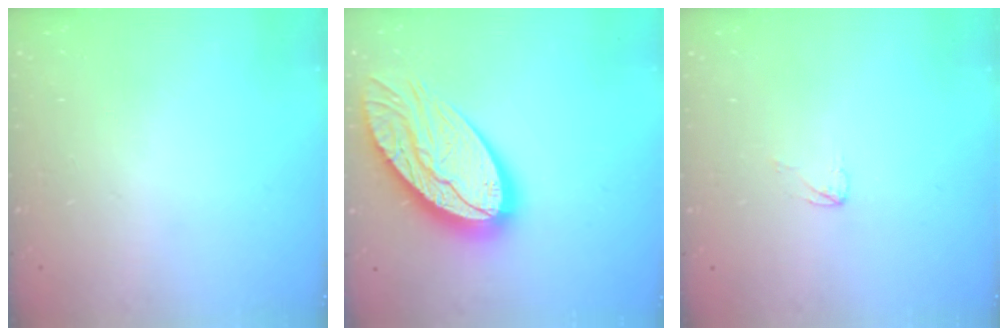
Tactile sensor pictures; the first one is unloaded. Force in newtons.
{"total": 22.5, "press": 22.4, "slide": 1.7}
{"total": 2.6, "press": 2.6, "slide": 0.2}